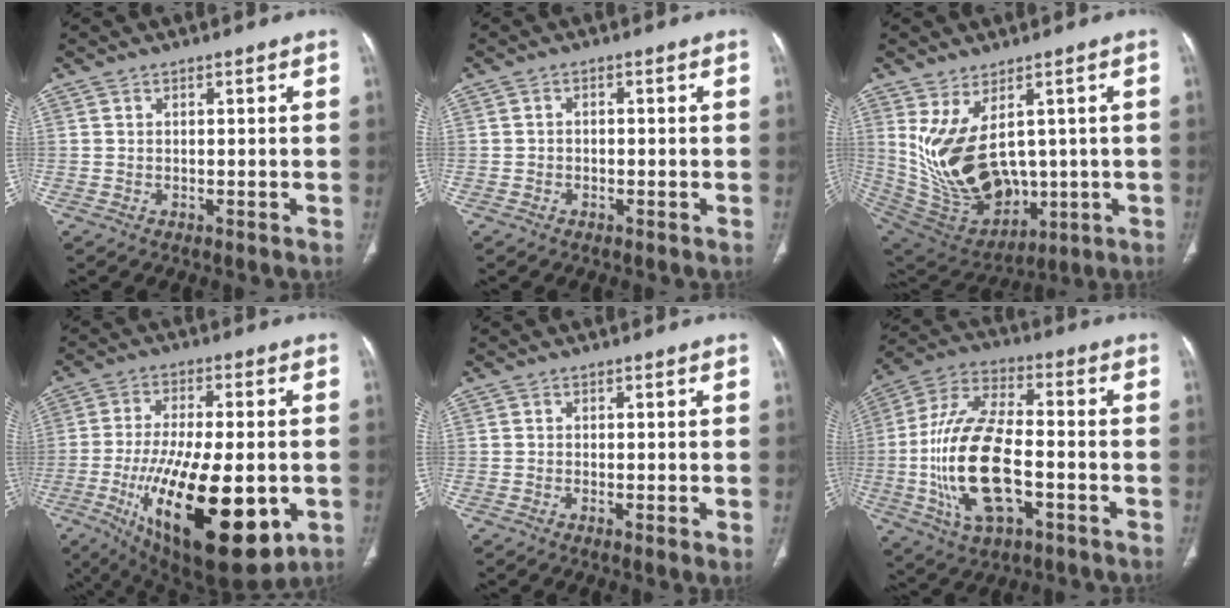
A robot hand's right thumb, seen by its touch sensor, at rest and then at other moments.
{"total": 1.0, "force": [-0.3, 0.8, 0.4], "torque": [-0.002, 0.003, -0.008]}
{"total": 17.6, "force": [2.2, 10.8, 13.8], "torque": [-0.243, -0.020, 0.084]}
{"total": 27.1, "force": [-7.3, 10.8, 23.8], "torque": [-0.403, -0.025, -0.094]}
{"total": 2.1, "force": [-0.3, 0.4, 2.0], "torque": [-0.045, -0.008, -0.008]}
{"total": 19.7, "force": [-4.0, 9.3, 16.9], "torque": [-0.338, 0.024, -0.070]}